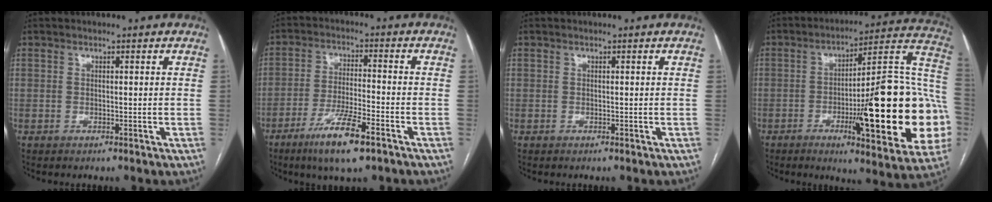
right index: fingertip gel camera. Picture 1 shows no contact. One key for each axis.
{"total": 9.8, "fx": -6.0, "fy": 1.2, "fz": 7.6, "tx": -0.145, "ty": -0.019, "tz": -0.105}
{"total": 0.0}
{"total": 27.5, "fx": -5.6, "fy": 4.0, "fz": 26.6, "tx": -0.300, "ty": 0.010, "tz": -0.076}